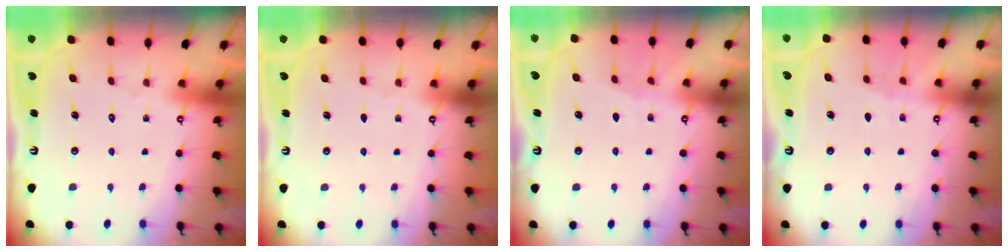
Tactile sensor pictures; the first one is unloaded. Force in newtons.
{"total": 0.0}
{"total": 3.8, "press": 3.7, "slide": 0.4}
{"total": 3.8, "press": 3.7, "slide": 0.4}